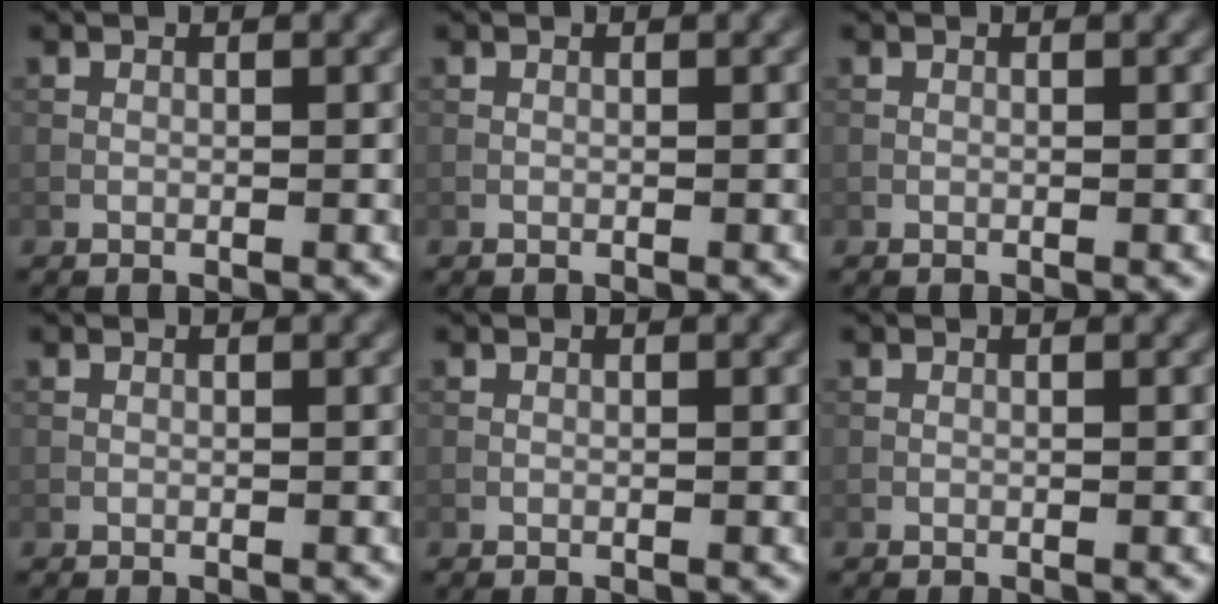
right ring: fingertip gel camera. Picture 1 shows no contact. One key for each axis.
{"total": 0.0}
{"total": 0.0}
{"total": 0.0}
{"total": 0.0}
{"total": 0.0}